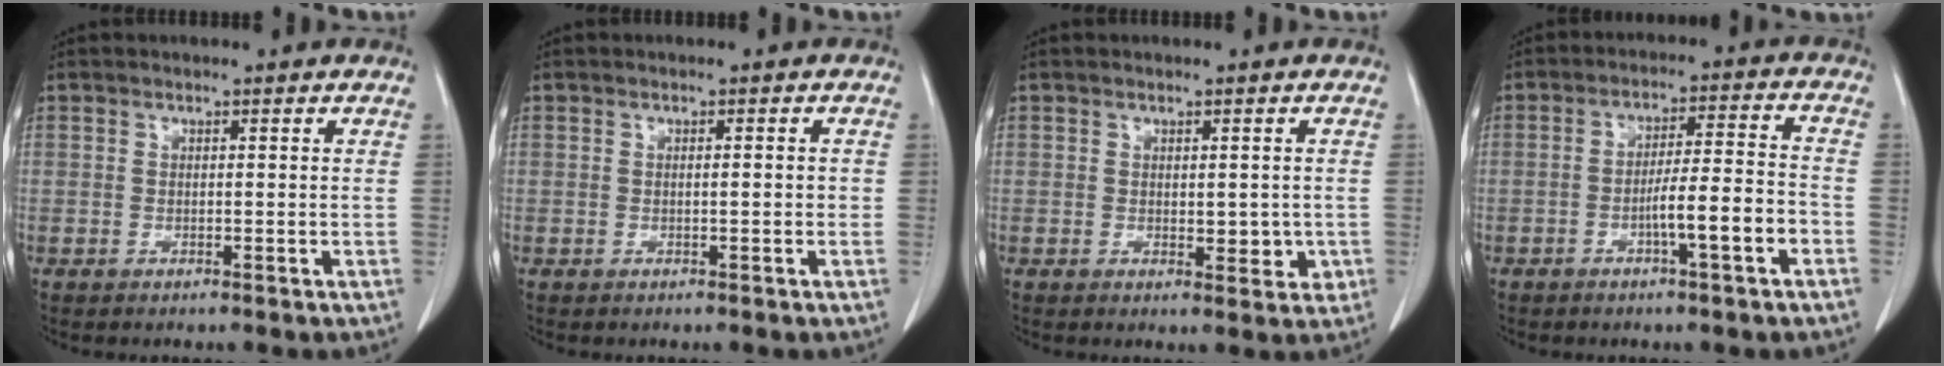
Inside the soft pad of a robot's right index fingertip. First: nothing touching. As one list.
[{"total": 1.2, "force": [-0.2, 0.2, 1.1], "torque": [-0.016, 0.001, 0.000]}, {"total": 3.4, "force": [-0.4, 1.8, 2.9], "torque": [-0.030, -0.005, 0.002]}, {"total": 7.9, "force": [-3.3, 0.2, 7.2], "torque": [-0.118, 0.012, -0.052]}]